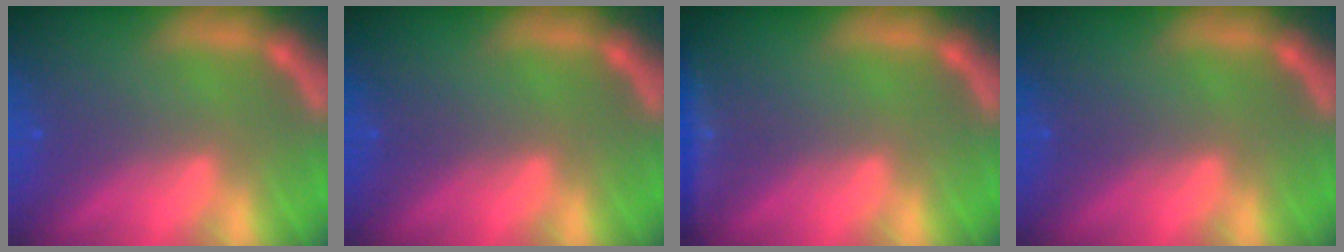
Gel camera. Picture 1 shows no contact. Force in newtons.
{"total": 0.0}
{"total": 2.4}
{"total": 0.0}